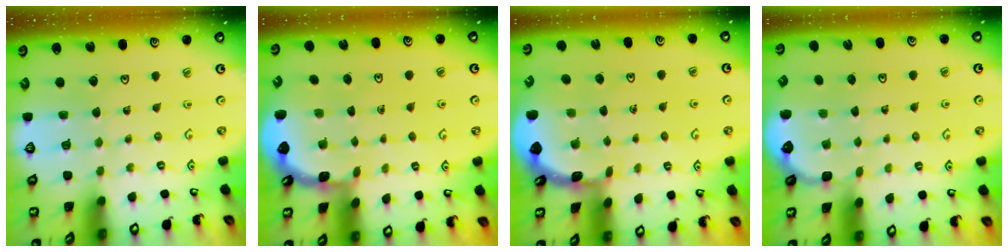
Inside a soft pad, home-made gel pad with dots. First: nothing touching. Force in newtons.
{"total": 1.3, "press": 1.3, "slide": 0.1}
{"total": 1.8, "press": 1.8, "slide": 0.2}
{"total": 1.8, "press": 1.0, "slide": 1.4}